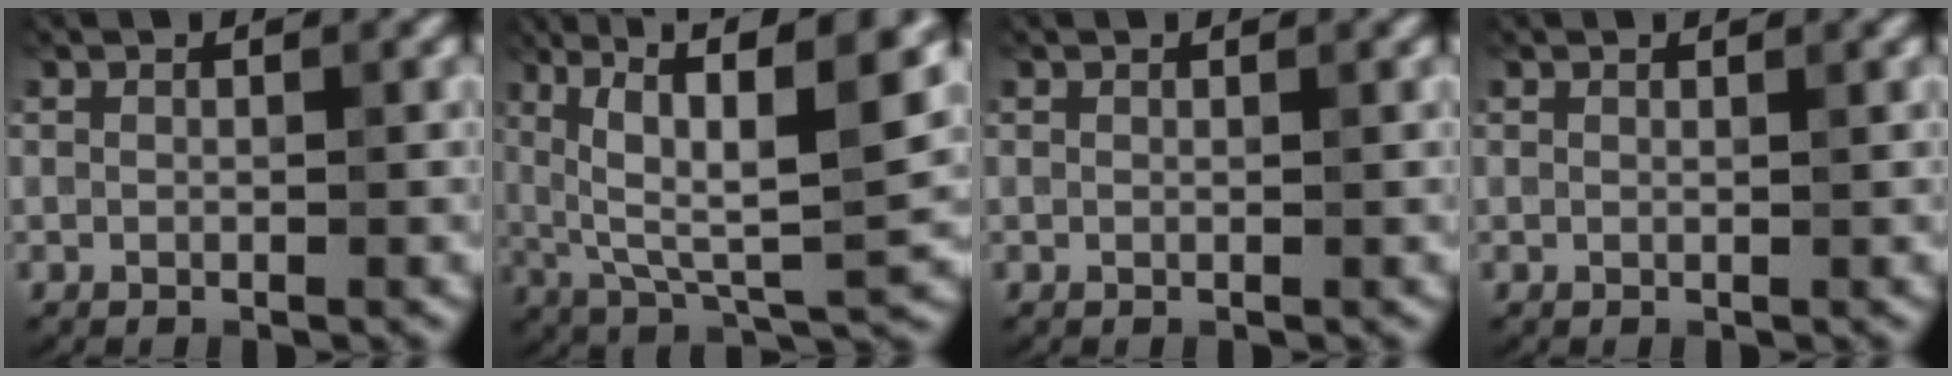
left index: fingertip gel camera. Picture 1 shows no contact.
{"total": 12.3, "force": [4.7, 3.4, 10.8], "torque": [-0.174, 0.009, 0.079]}
{"total": 0.0}
{"total": 0.5, "force": [0.5, 0.0, 0.2], "torque": [0.002, 0.001, 0.007]}